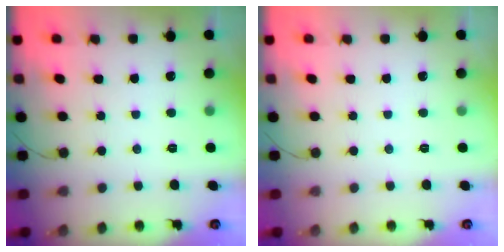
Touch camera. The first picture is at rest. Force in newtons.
{"total": 0.0}